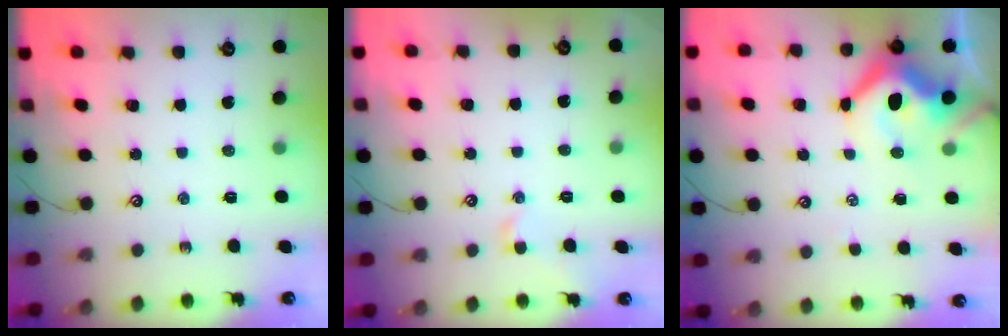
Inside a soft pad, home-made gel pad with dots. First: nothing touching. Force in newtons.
{"total": 1.0, "press": 0.9, "slide": 0.4}
{"total": 11.1, "press": 10.9, "slide": 2.1}